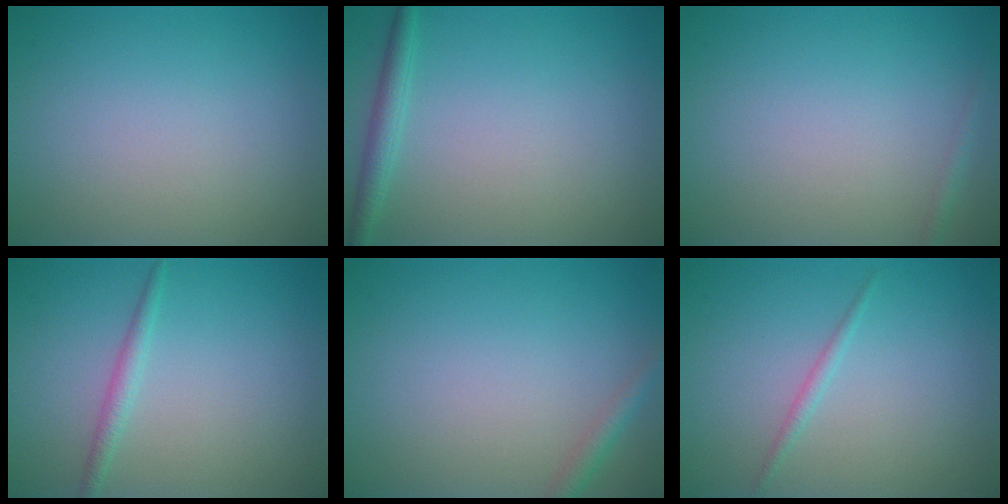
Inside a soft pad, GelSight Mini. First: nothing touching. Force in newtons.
{"total": 1.8, "press": 1.8, "slide": 0.1}
{"total": 0.8, "press": 0.8, "slide": 0.0}
{"total": 1.4, "press": 1.4, "slide": 0.1}
{"total": 1.4, "press": 1.4, "slide": 0.1}
{"total": 0.9, "press": 0.9, "slide": 0.0}